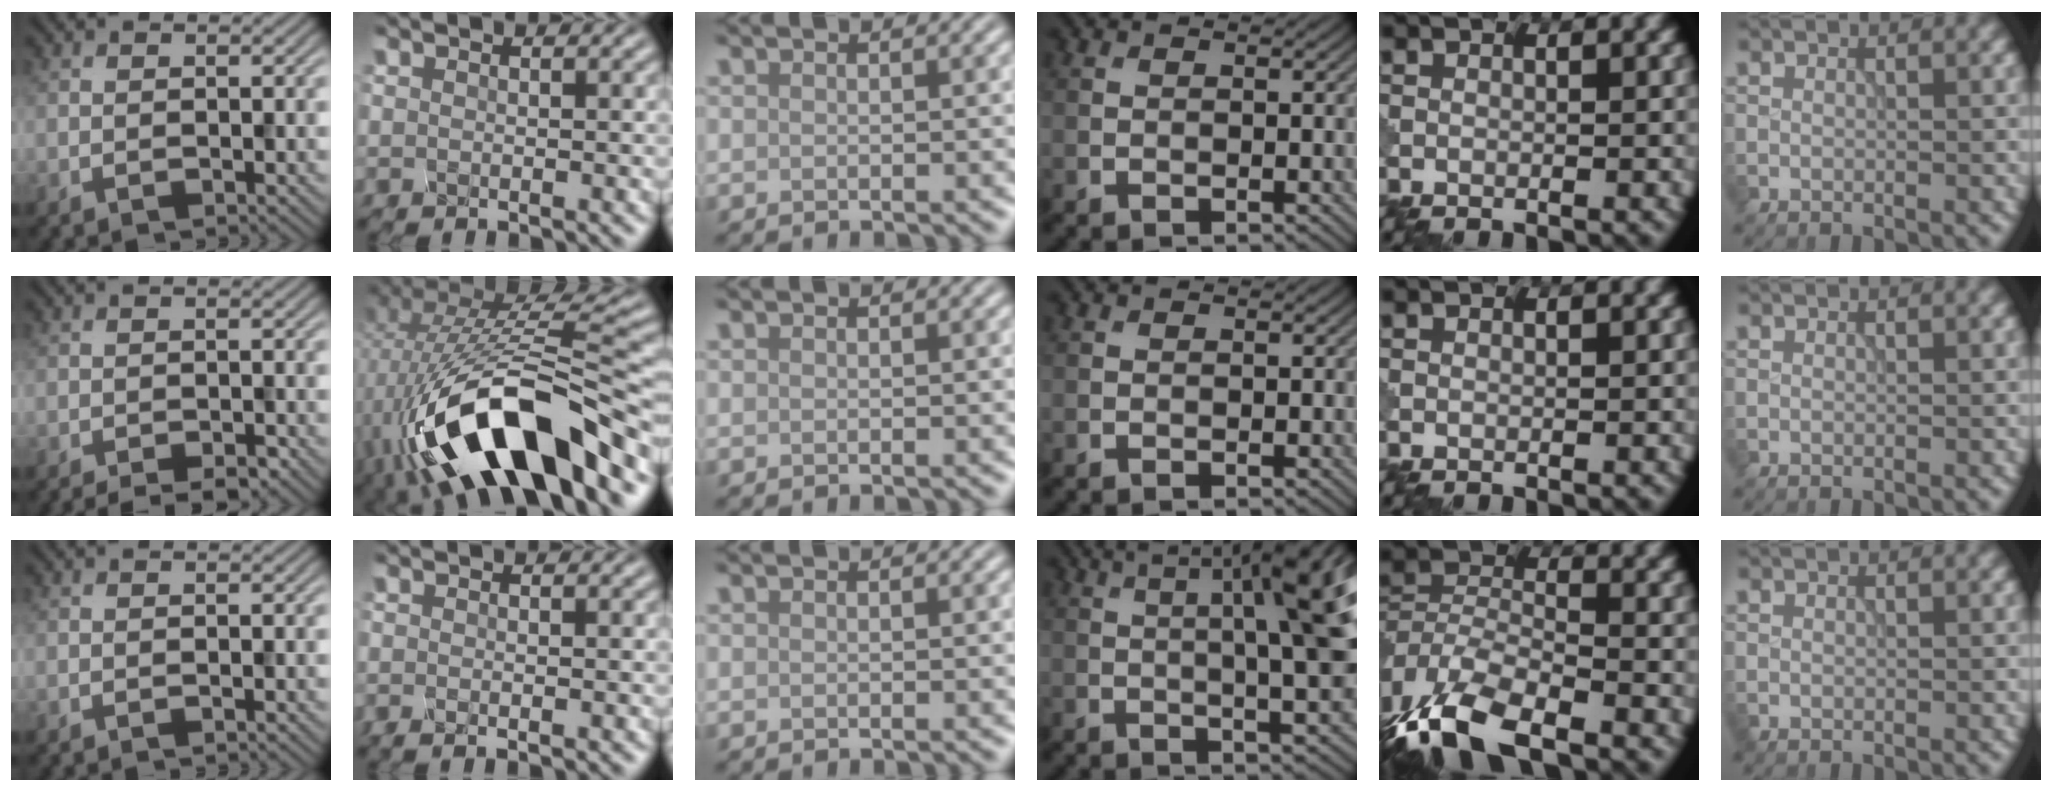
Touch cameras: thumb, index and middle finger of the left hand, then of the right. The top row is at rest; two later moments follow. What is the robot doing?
{"motion": "squeeze", "object": "hand grip exerciser"}